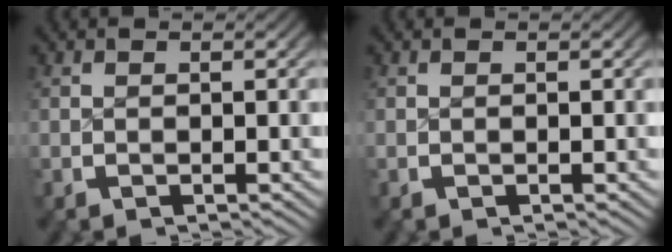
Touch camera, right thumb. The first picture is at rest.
{"total": 0.0}